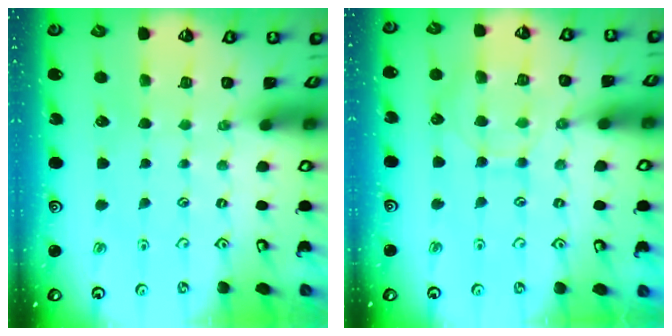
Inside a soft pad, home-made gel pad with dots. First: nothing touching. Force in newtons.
{"total": 9.9, "press": 9.8, "slide": 1.2}